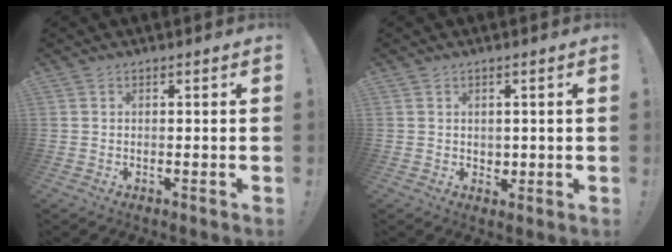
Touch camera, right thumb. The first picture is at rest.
{"total": 2.3, "force": [1.1, 2.0, 0.3], "torque": [0.004, -0.006, 0.020]}